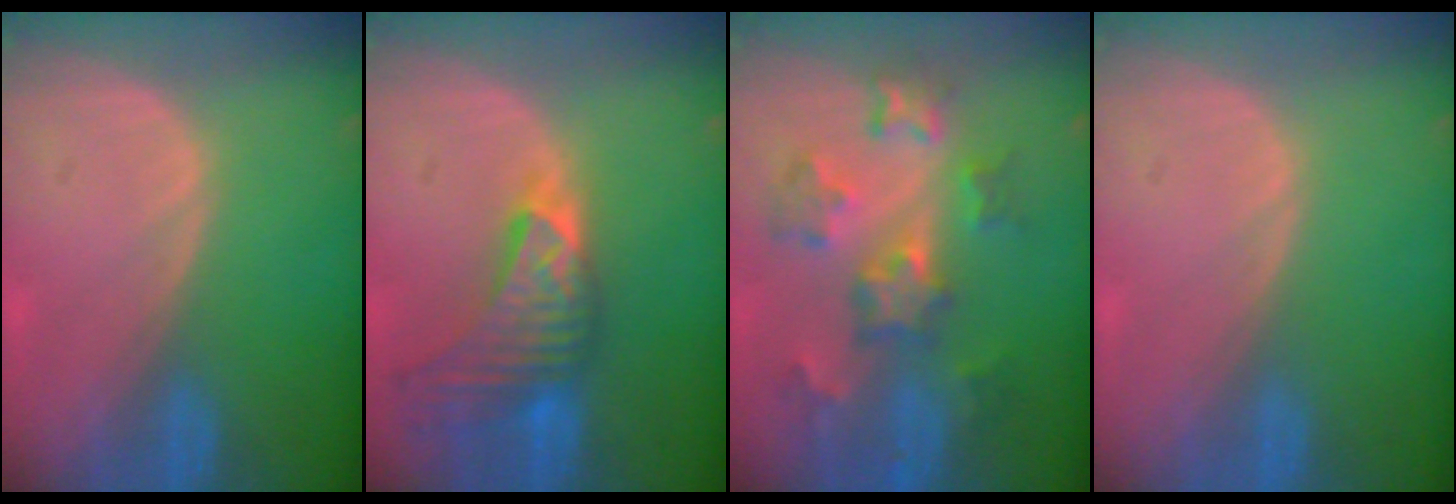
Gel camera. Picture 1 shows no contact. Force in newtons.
{"total": 9.1, "press": 8.3, "slide": 3.8}
{"total": 8.2, "press": 7.7, "slide": 2.6}
{"total": 0.0}